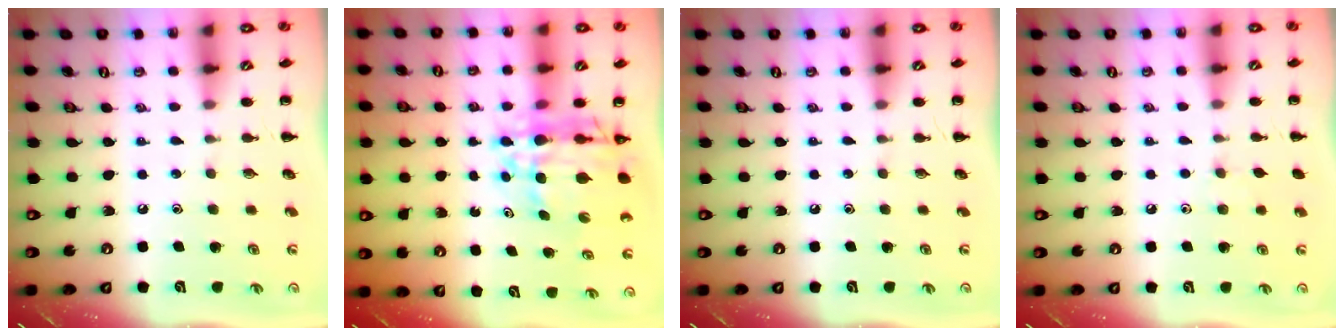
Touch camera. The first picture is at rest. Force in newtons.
{"total": 12.6, "press": 12.1, "slide": 3.7}
{"total": 0.0}
{"total": 3.5, "press": 3.2, "slide": 1.3}